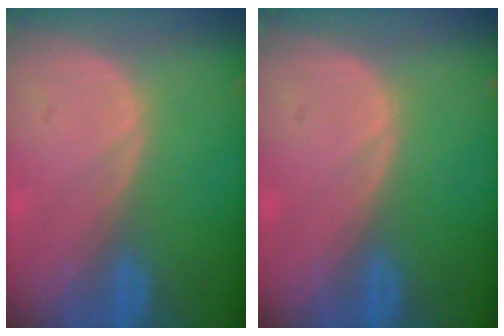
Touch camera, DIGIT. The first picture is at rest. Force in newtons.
{"total": 0.0}